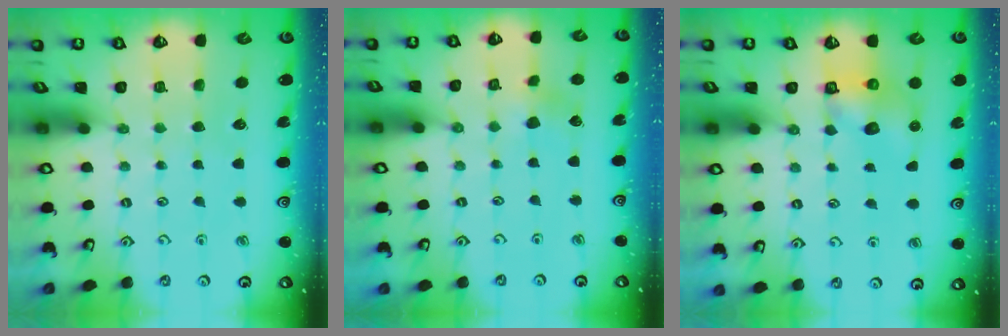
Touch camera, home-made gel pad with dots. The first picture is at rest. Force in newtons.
{"total": 3.5, "press": 3.5, "slide": 0.6}
{"total": 6.3, "press": 6.2, "slide": 0.6}